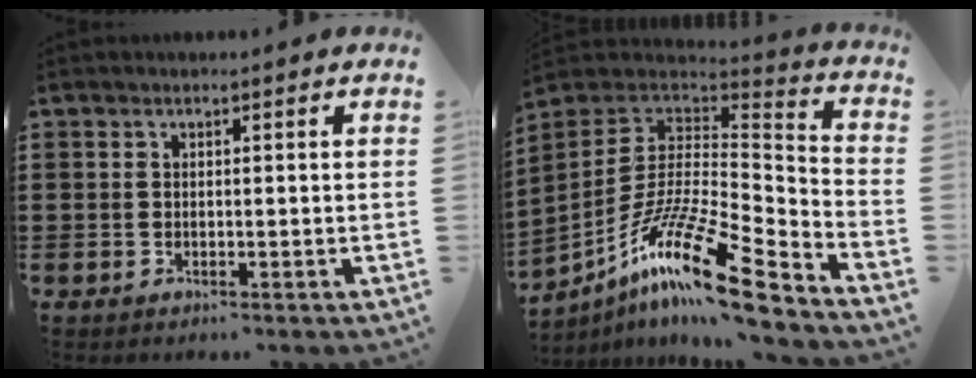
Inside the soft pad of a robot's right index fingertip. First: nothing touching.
{"total": 17.6, "force": [-11.1, 3.4, 13.3], "torque": [-0.250, 0.023, -0.202]}